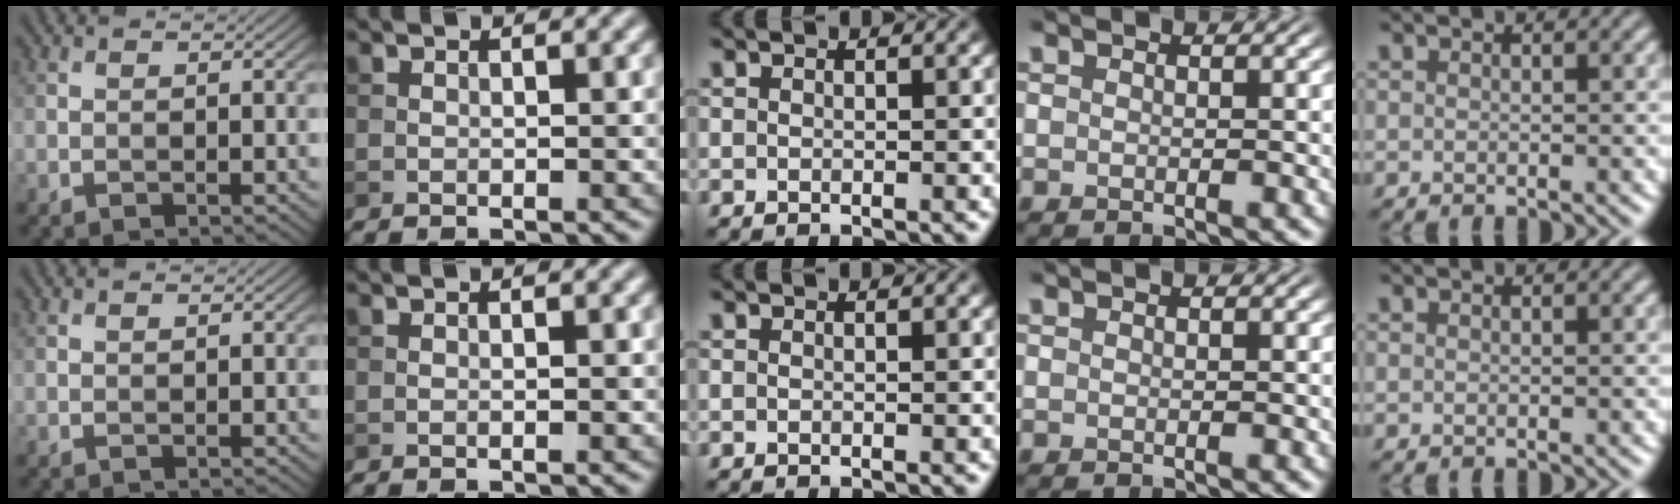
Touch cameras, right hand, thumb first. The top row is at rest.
{"index": {"total": 0.5, "force": [0.0, 0.1, 0.5], "torque": [-0.009, -0.001, 0.000]}}